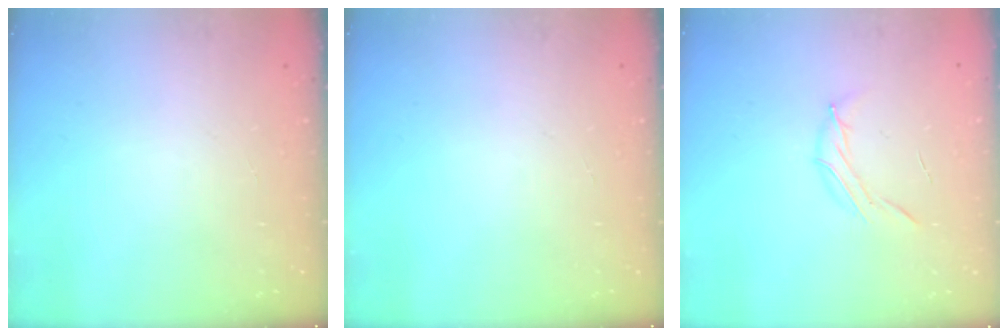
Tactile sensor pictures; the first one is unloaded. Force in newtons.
{"total": 0.0}
{"total": 7.9, "press": 7.8, "slide": 1.2}